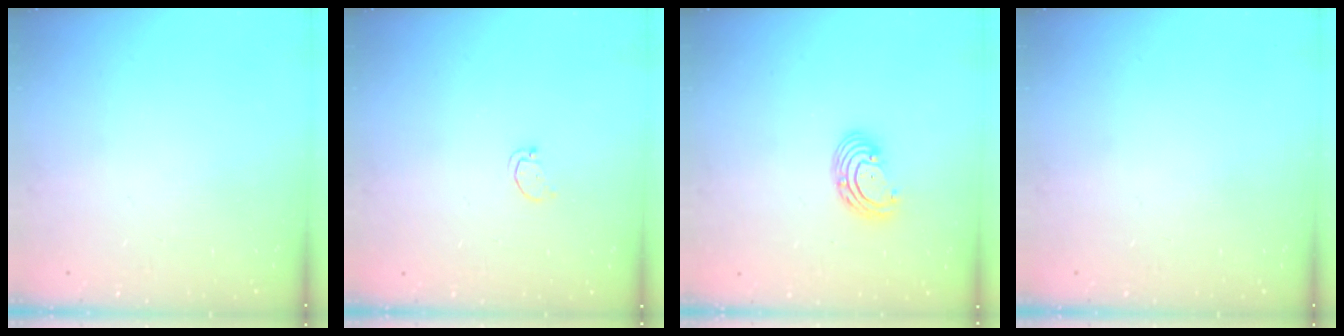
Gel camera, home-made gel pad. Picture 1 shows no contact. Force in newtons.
{"total": 1.7, "press": 1.7, "slide": 0.2}
{"total": 5.2, "press": 5.2, "slide": 0.5}
{"total": 0.0}